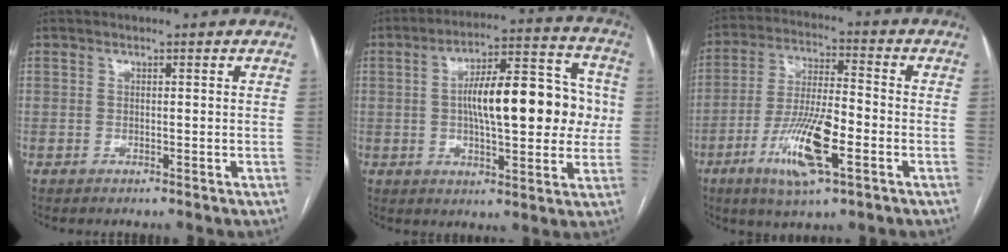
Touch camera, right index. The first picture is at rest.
{"total": 16.6, "force": [0.7, 3.8, 16.1], "torque": [-0.243, 0.032, 0.010]}
{"total": 12.6, "force": [-5.1, 2.4, 11.3], "torque": [-0.223, -0.010, -0.090]}